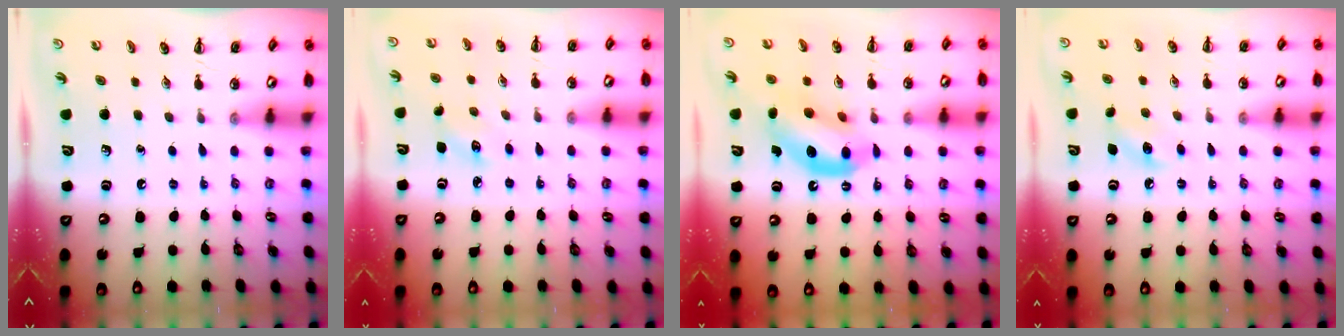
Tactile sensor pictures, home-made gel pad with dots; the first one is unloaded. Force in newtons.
{"total": 3.4, "press": 3.3, "slide": 0.8}
{"total": 12.1, "press": 11.6, "slide": 3.3}
{"total": 7.7, "press": 7.4, "slide": 1.9}